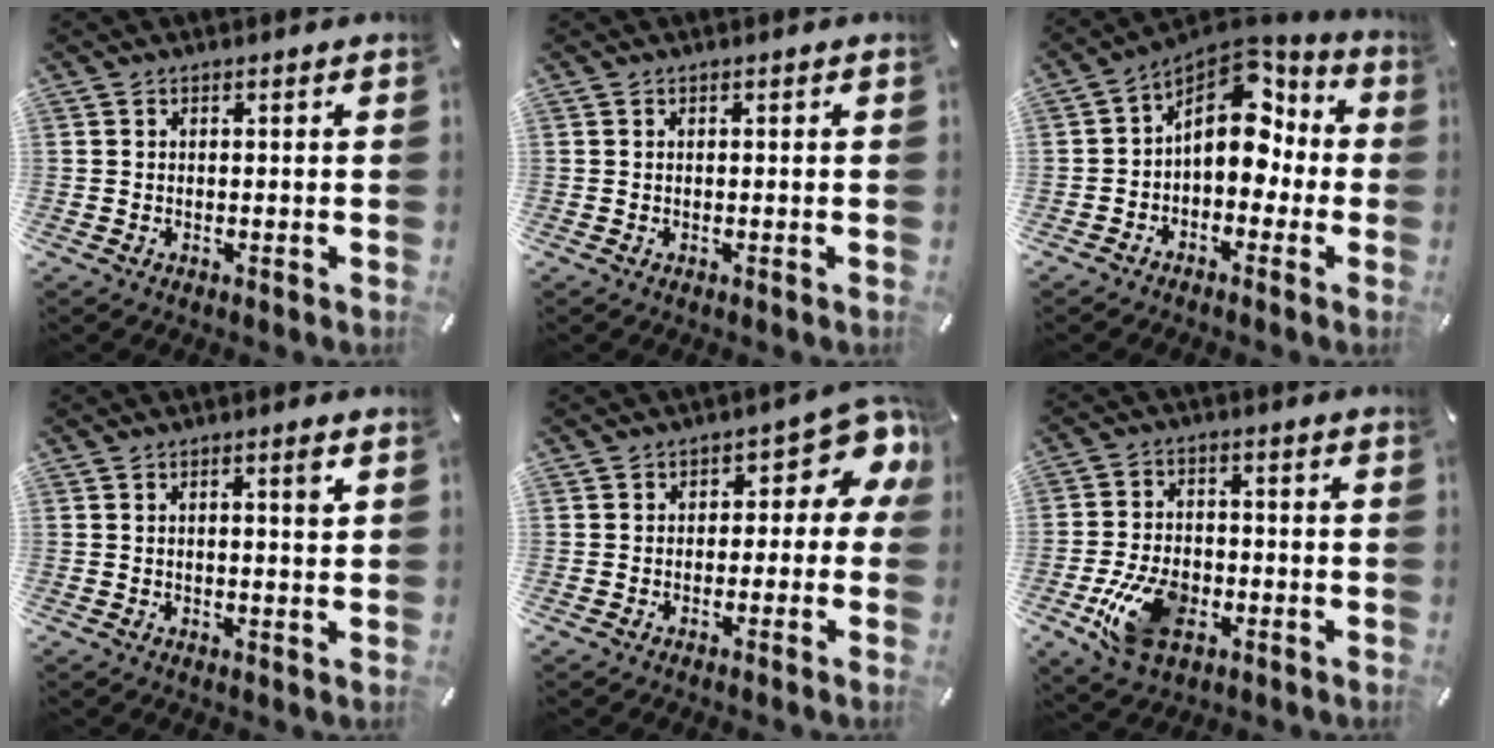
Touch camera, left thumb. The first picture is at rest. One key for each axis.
{"total": 0.0}
{"total": 12.1, "fx": 2.8, "fy": 8.6, "fz": 8.1, "tx": -0.116, "ty": -0.028, "tz": 0.047}
{"total": 2.5, "fx": 0.8, "fy": 0.3, "fz": 2.4, "tx": -0.040, "ty": -0.002, "tz": 0.010}
{"total": 8.0, "fx": 2.6, "fy": 4.6, "fz": 6.0, "tx": -0.069, "ty": -0.021, "tz": 0.041}
{"total": 12.0, "fx": -4.4, "fy": 7.8, "fz": 8.0, "tx": -0.164, "ty": 0.008, "tz": -0.077}